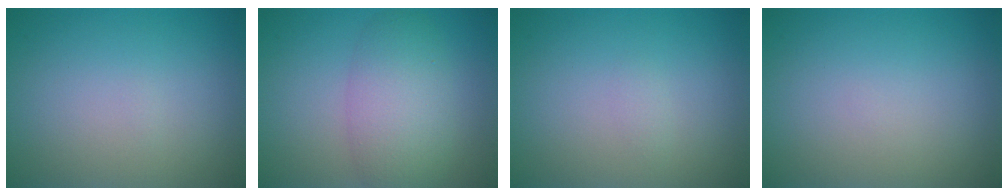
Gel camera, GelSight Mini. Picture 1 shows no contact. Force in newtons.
{"total": 5.2, "press": 5.2, "slide": 0.2}
{"total": 0.6, "press": 0.6, "slide": 0.0}
{"total": 0.0}